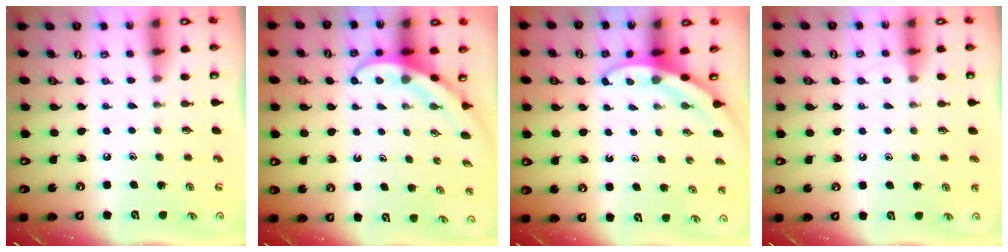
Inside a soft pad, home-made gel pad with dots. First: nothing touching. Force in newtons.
{"total": 3.7, "press": 3.7, "slide": 0.3}
{"total": 3.5, "press": 3.5, "slide": 0.1}
{"total": 2.4, "press": 2.4, "slide": 0.3}